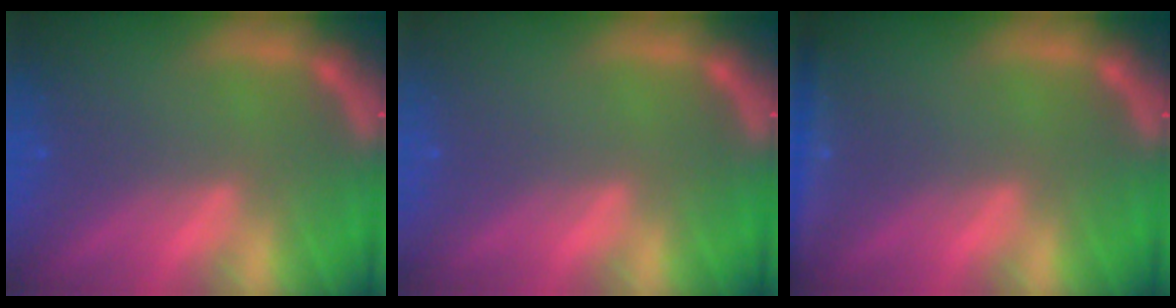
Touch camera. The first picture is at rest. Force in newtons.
{"total": 0.0}
{"total": 3.0}